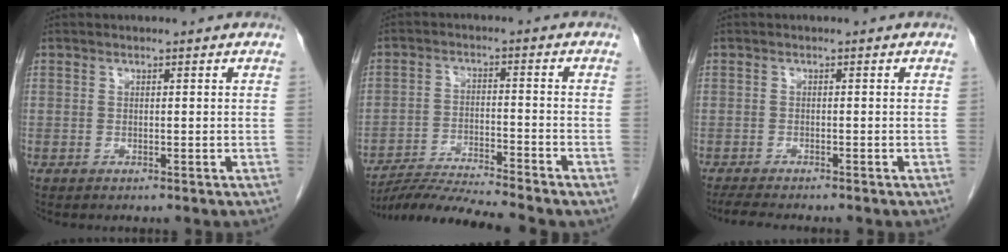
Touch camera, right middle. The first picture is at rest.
{"total": 9.8, "force": [-9.1, -1.6, 3.2], "torque": [-0.048, -0.016, -0.161]}
{"total": 4.8, "force": [-4.2, 0.4, 2.2], "torque": [-0.040, -0.017, -0.065]}